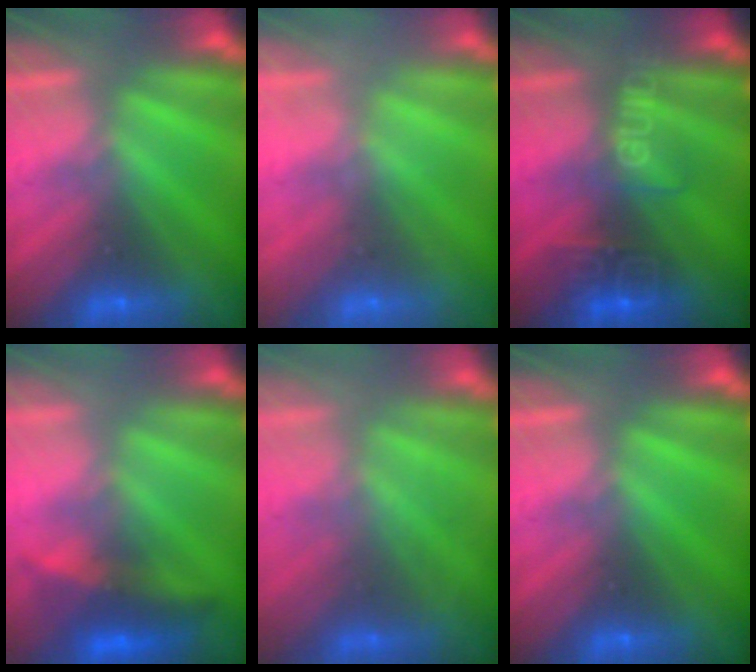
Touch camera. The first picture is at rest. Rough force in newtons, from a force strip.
{"total": 2.2}
{"total": 2.7}
{"total": 3.3}
{"total": 2.3}
{"total": 0.0}